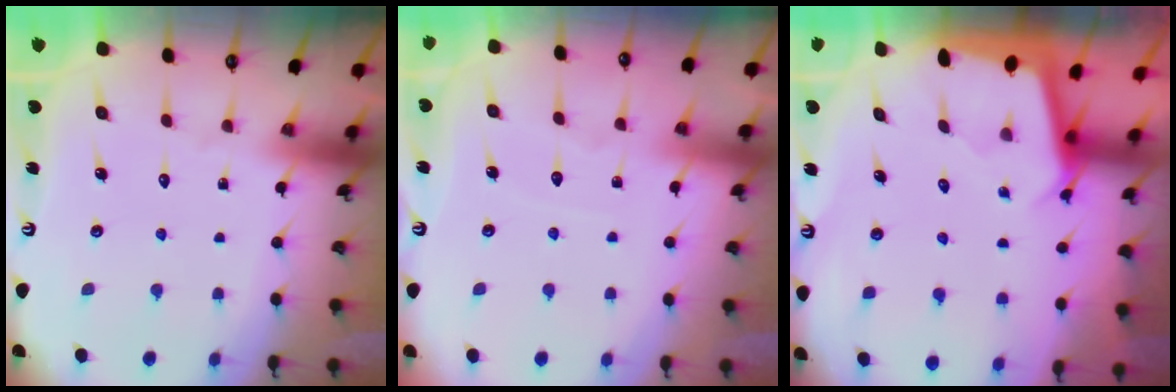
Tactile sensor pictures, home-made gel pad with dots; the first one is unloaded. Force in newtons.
{"total": 4.7, "press": 4.7, "slide": 0.6}
{"total": 2.4, "press": 2.4, "slide": 0.1}